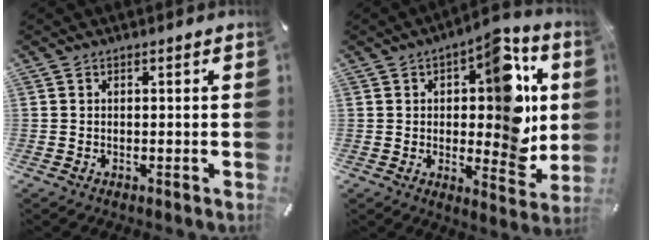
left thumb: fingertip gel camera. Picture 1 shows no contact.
{"total": 16.3, "force": [3.7, 8.4, 13.5], "torque": [-0.139, -0.036, 0.059]}